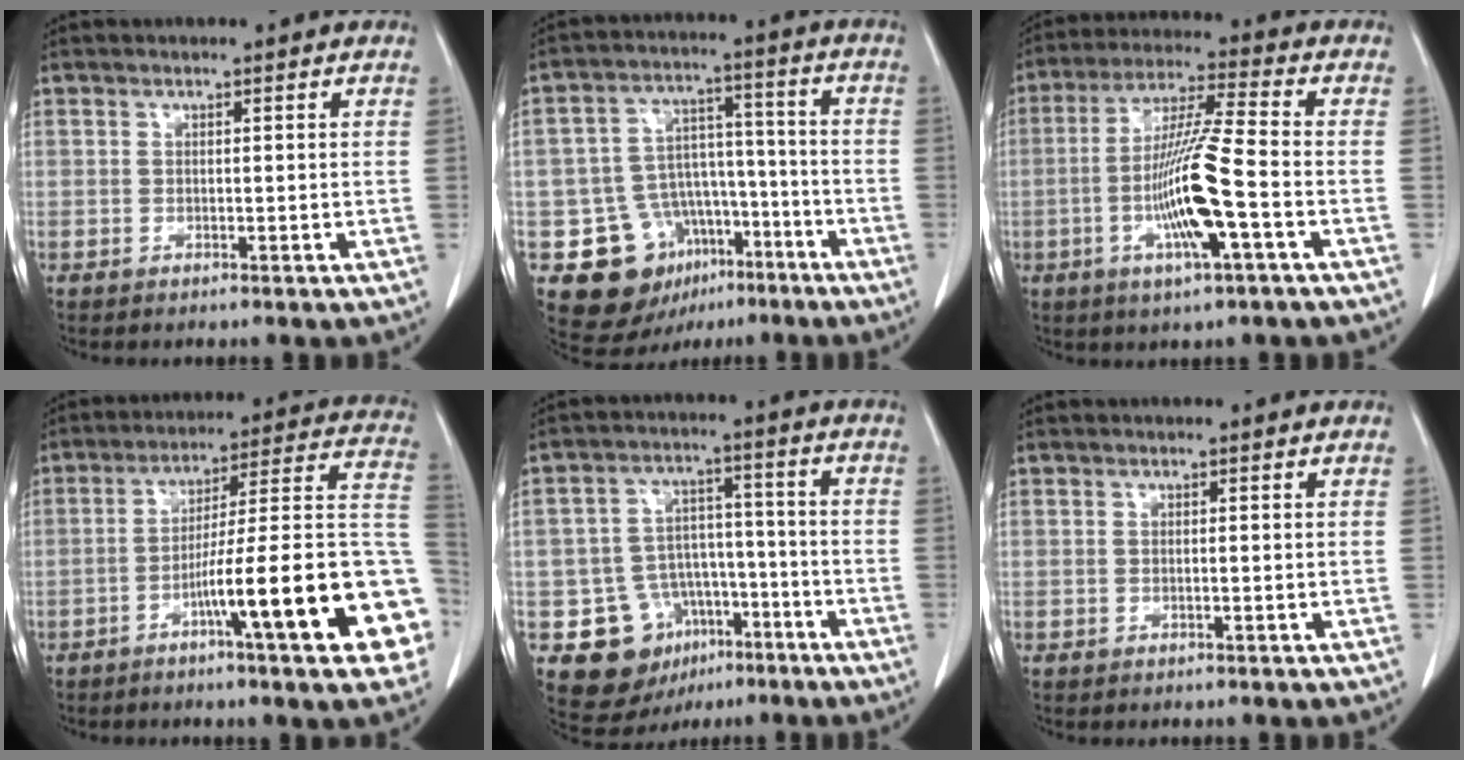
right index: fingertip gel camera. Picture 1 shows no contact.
{"total": 14.3, "force": [-7.4, 10.7, 5.9], "torque": [-0.087, 0.056, -0.100]}
{"total": 12.5, "force": [-3.4, 0.1, 12.0], "torque": [-0.234, -0.007, -0.068]}
{"total": 20.8, "force": [-7.4, 1.0, 19.5], "torque": [-0.199, 0.020, -0.108]}
{"total": 11.9, "force": [-5.8, 9.5, 4.1], "torque": [-0.058, 0.044, -0.076]}
{"total": 0.0}